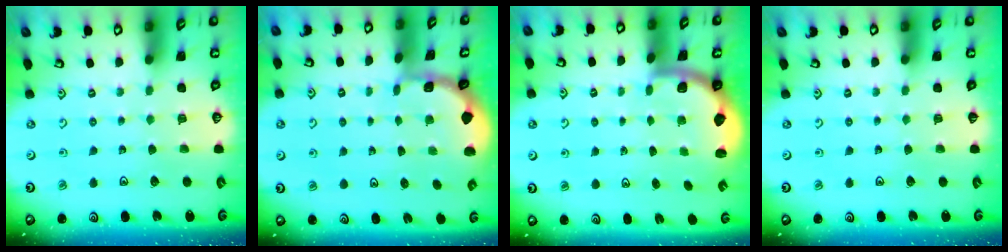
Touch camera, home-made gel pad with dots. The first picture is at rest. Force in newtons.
{"total": 1.1, "press": 1.1, "slide": 0.1}
{"total": 2.0, "press": 2.0, "slide": 0.5}
{"total": 0.0}